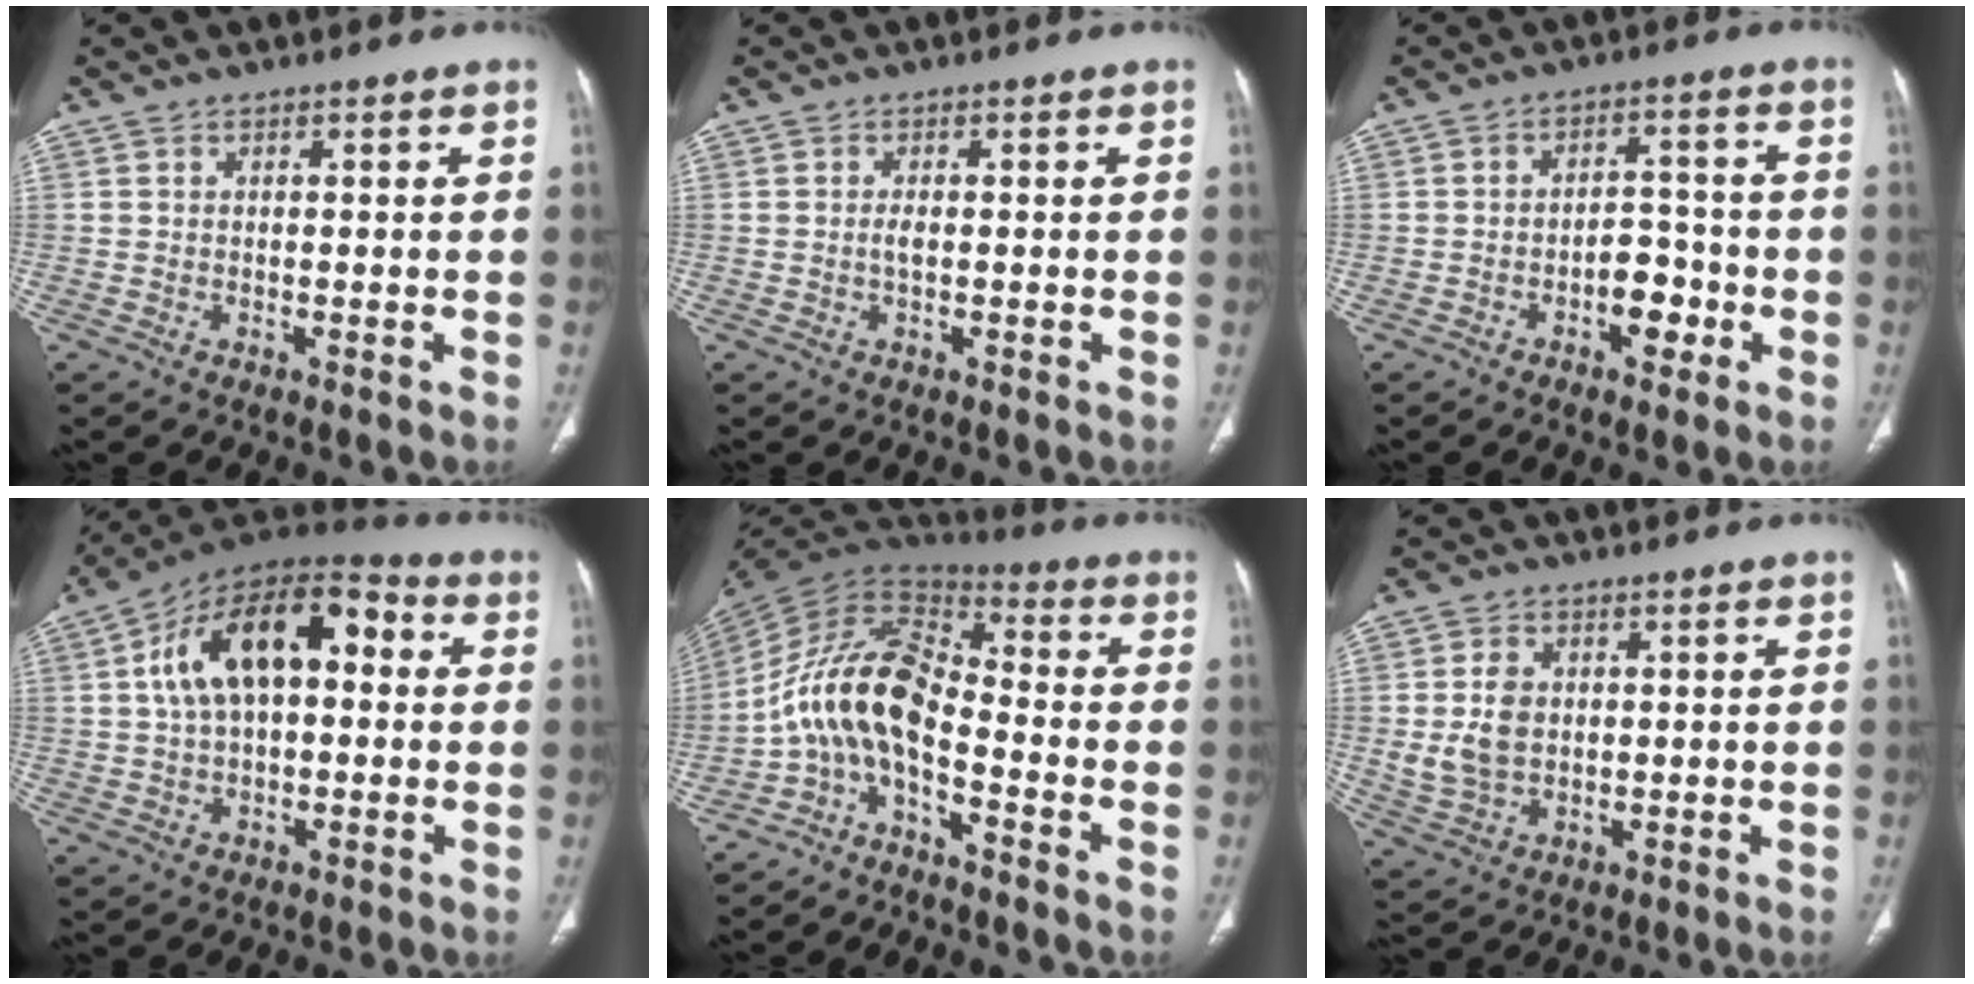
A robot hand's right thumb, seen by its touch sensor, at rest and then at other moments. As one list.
[{"total": 1.2, "force": [-0.1, 0.5, 1.1], "torque": [-0.024, 0.000, -0.002]}, {"total": 6.4, "force": [-2.5, 3.7, 4.5], "torque": [-0.043, 0.025, -0.039]}, {"total": 18.7, "force": [3.4, 10.4, 15.1], "torque": [-0.230, 0.039, 0.046]}, {"total": 12.6, "force": [-5.1, 5.9, 9.9], "torque": [-0.190, 0.088, -0.109]}, {"total": 7.5, "force": [0.8, 5.7, 4.9], "torque": [-0.083, -0.004, 0.026]}]